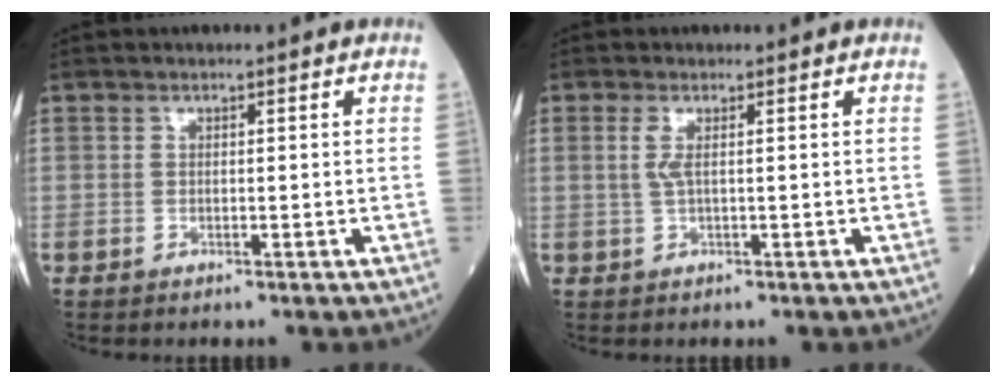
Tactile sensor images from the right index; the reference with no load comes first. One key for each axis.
{"total": 1.8, "fx": 0.4, "fy": -0.1, "fz": 1.8, "tx": -0.050, "ty": 0.000, "tz": 0.008}